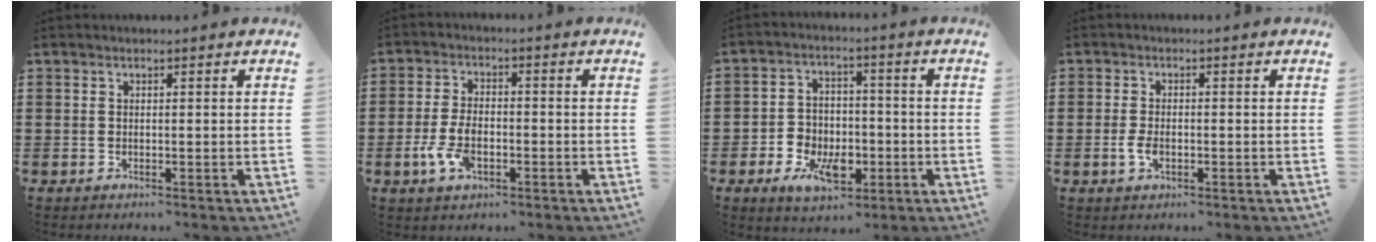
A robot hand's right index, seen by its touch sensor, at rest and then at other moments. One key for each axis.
{"total": 5.5, "fx": -2.0, "fy": 2.8, "fz": 4.2, "tx": -0.100, "ty": -0.002, "tz": -0.040}
{"total": 7.1, "fx": -2.8, "fy": 4.8, "fz": 4.4, "tx": -0.081, "ty": 0.009, "tz": -0.050}
{"total": 2.7, "fx": -0.7, "fy": 1.5, "fz": 2.1, "tx": -0.054, "ty": -0.005, "tz": -0.016}